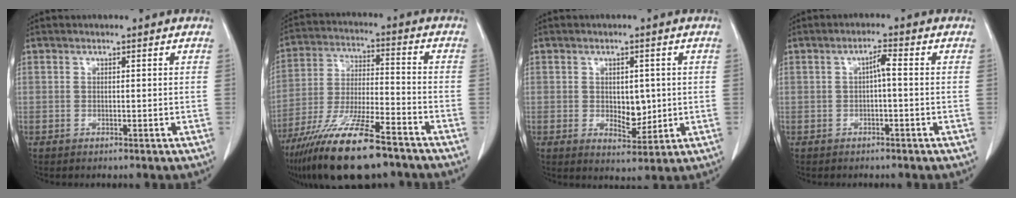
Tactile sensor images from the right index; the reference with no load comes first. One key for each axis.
{"total": 17.7, "fx": -12.7, "fy": 3.0, "fz": 12.0, "tx": -0.232, "ty": -0.037, "tz": -0.227}
{"total": 4.8, "fx": 0.2, "fy": 2.8, "fz": 3.9, "tx": -0.053, "ty": -0.001, "tz": 0.016}
{"total": 2.2, "fx": -0.1, "fy": 0.3, "fz": 2.1, "tx": -0.036, "ty": 0.005, "tz": -0.002}